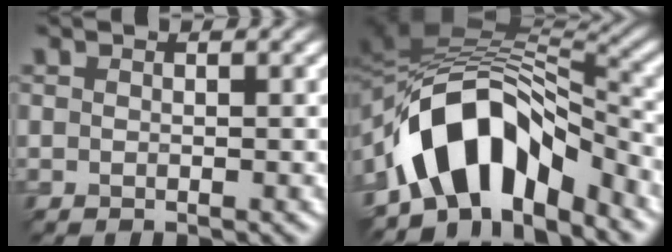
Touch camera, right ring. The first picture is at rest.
{"total": 10.8, "force": [-5.9, 5.7, 7.0], "torque": [-0.125, 0.010, -0.088]}